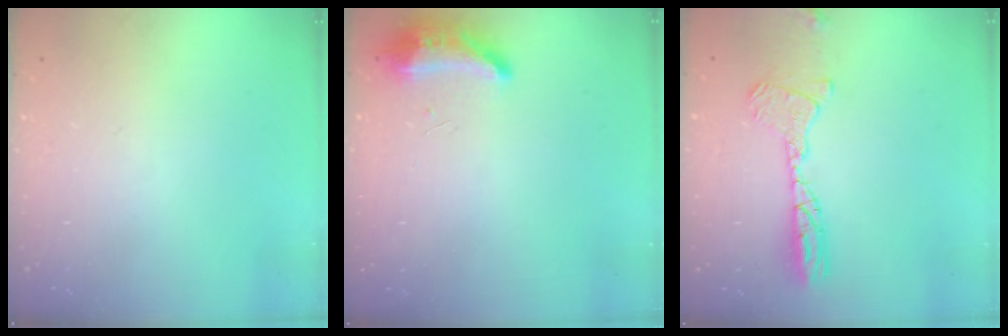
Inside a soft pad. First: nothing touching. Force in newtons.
{"total": 8.5, "press": 8.4, "slide": 1.6}
{"total": 13.0, "press": 12.6, "slide": 3.3}